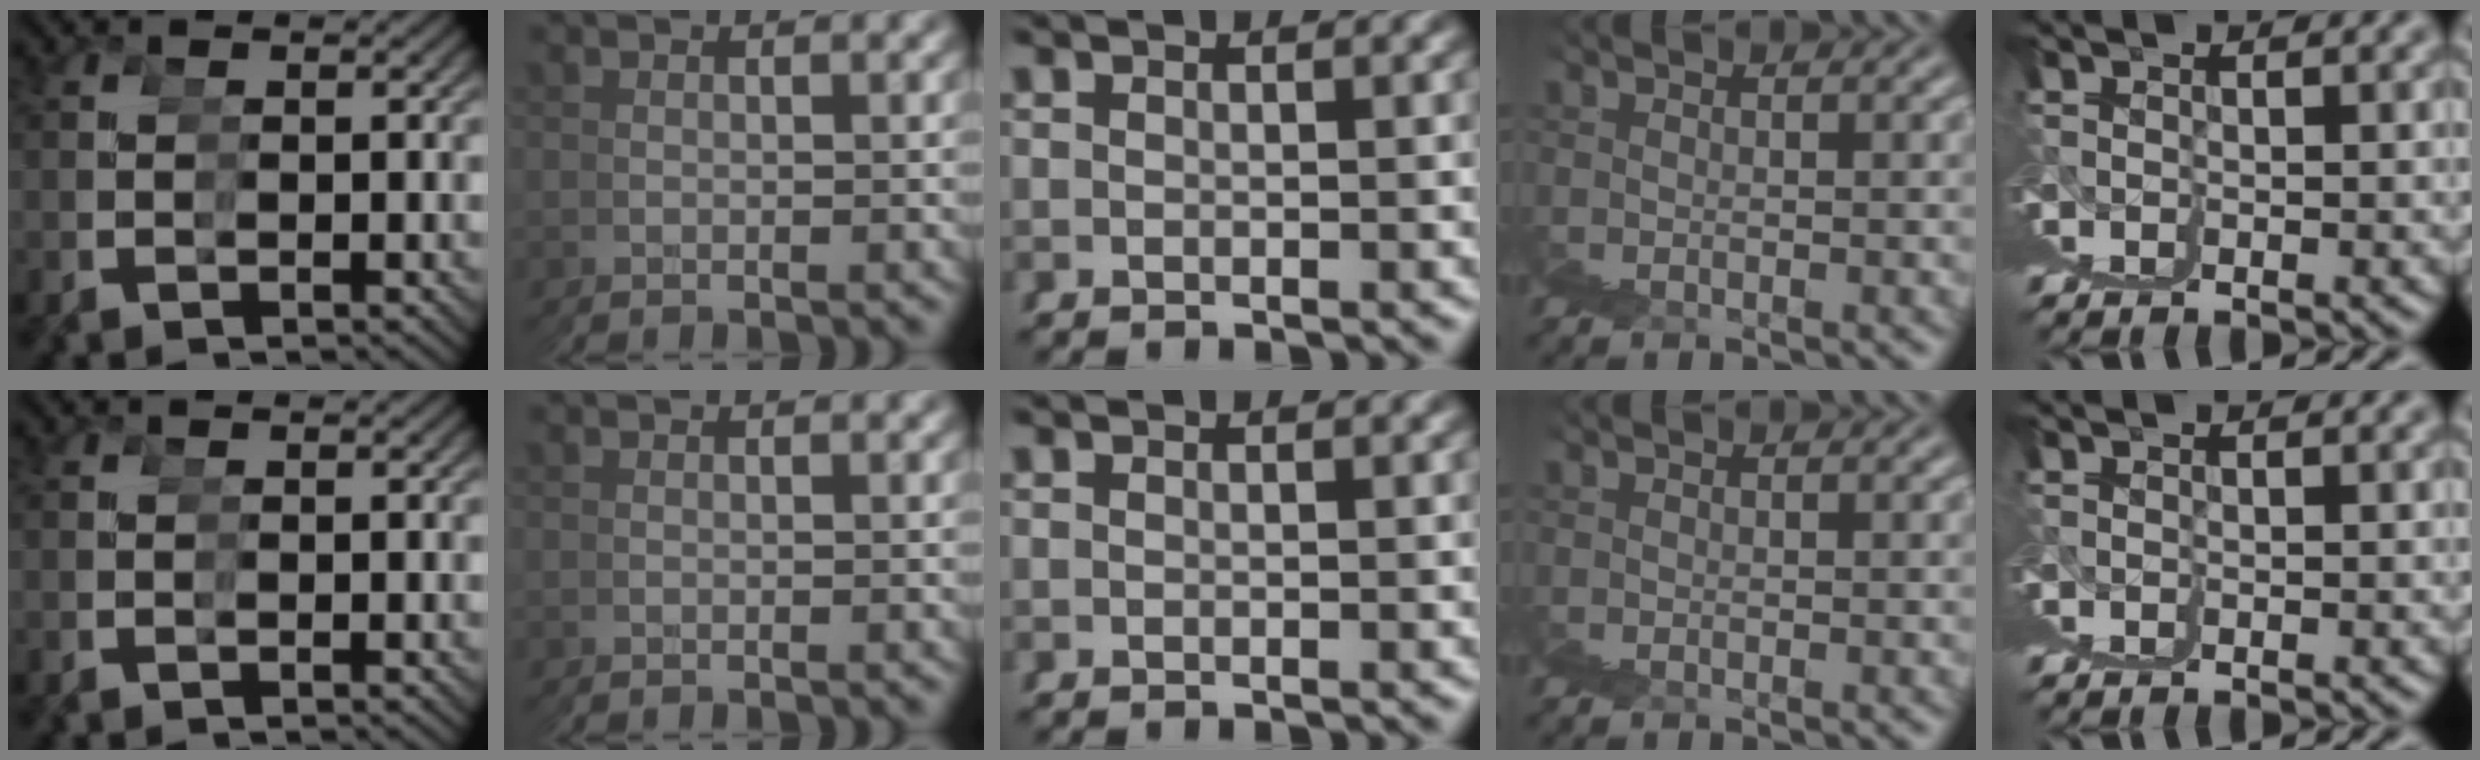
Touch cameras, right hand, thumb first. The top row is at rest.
{}